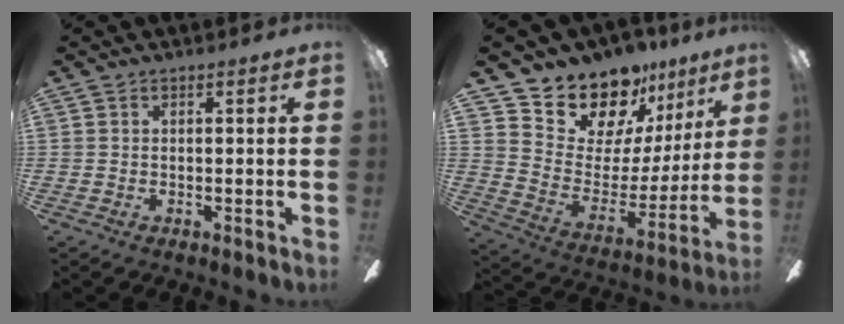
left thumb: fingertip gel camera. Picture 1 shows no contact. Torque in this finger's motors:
{"motor_torque": [0.59, 0.73, 1.15, -1.62, 0.24]}